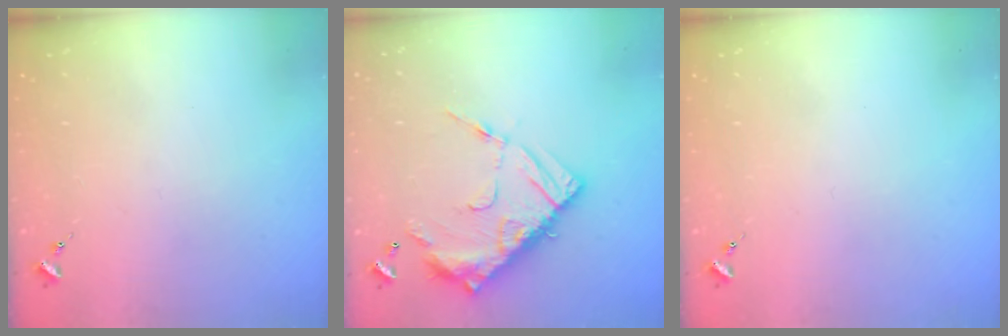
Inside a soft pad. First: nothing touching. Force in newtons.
{"total": 16.6, "press": 16.6, "slide": 1.5}
{"total": 0.0}